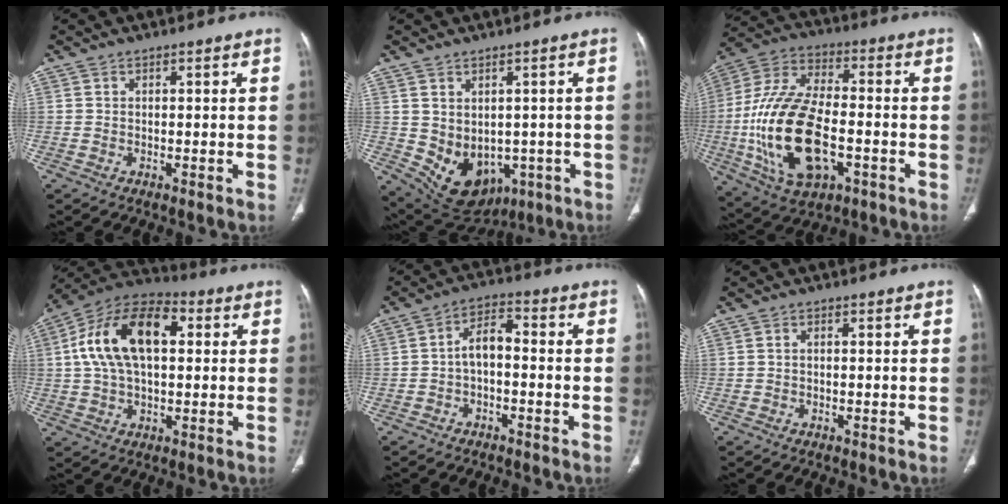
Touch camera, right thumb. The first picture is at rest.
{"total": 12.0, "force": [-2.8, 9.2, 7.1], "torque": [-0.091, 0.007, -0.009]}
{"total": 22.2, "force": [-4.7, 11.5, 18.3], "torque": [-0.368, 0.015, -0.077]}
{"total": 17.4, "force": [3.3, 9.7, 14.0], "torque": [-0.248, 0.030, 0.051]}
{"total": 5.6, "force": [-1.1, 3.0, 4.6], "torque": [-0.076, 0.033, -0.028]}
{"total": 0.5, "force": [-0.1, 0.3, 0.4], "torque": [-0.006, 0.001, -0.005]}